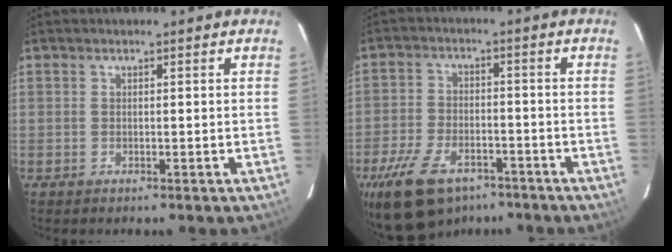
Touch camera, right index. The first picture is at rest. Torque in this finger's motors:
{"motor_torque": [1.05, -1.09, 0.67, 0.16]}